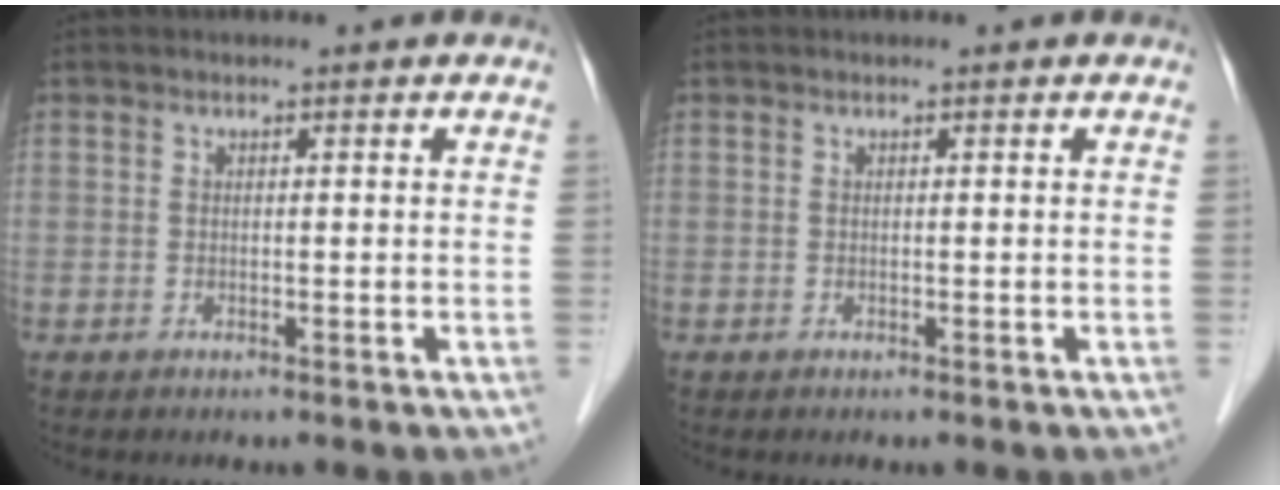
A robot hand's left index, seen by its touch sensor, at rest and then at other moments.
{"total": 0.0}